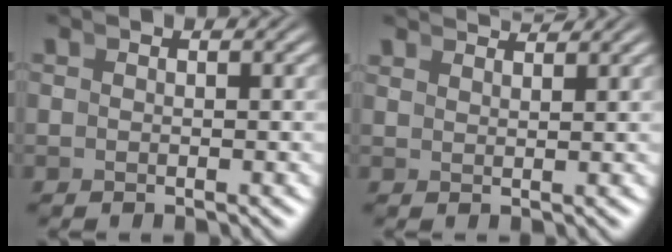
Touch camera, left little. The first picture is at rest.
{"total": 2.8, "force": [2.7, -0.9, 0.3], "torque": [0.012, 0.005, 0.049]}